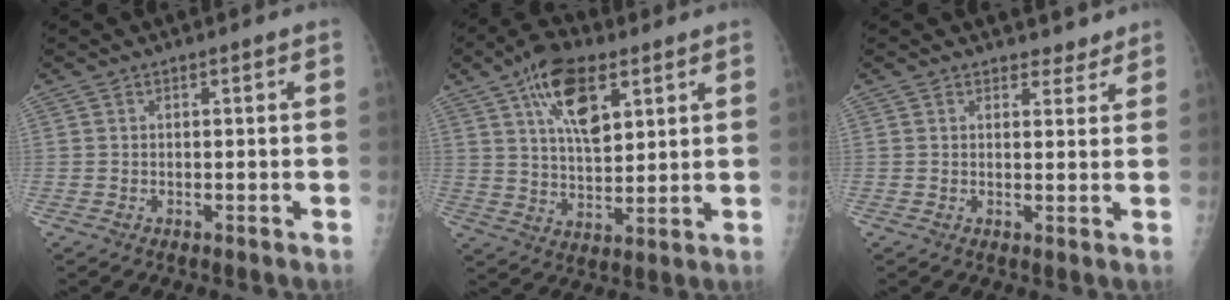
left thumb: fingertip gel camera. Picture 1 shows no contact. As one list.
[{"total": 12.8, "force": [6.0, 6.1, 9.4], "torque": [-0.139, -0.017, 0.106]}, {"total": 2.7, "force": [2.4, 1.4, 0.1], "torque": [0.020, -0.016, 0.025]}]